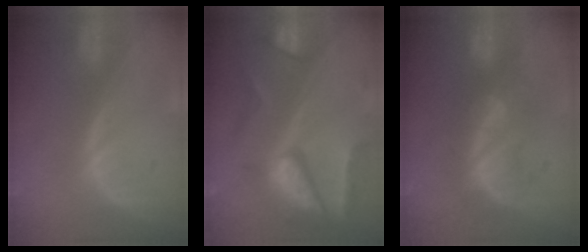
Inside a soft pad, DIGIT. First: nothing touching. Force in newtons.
{"total": 10.4, "press": 8.8, "slide": 5.5}
{"total": 7.7, "press": 7.5, "slide": 1.9}